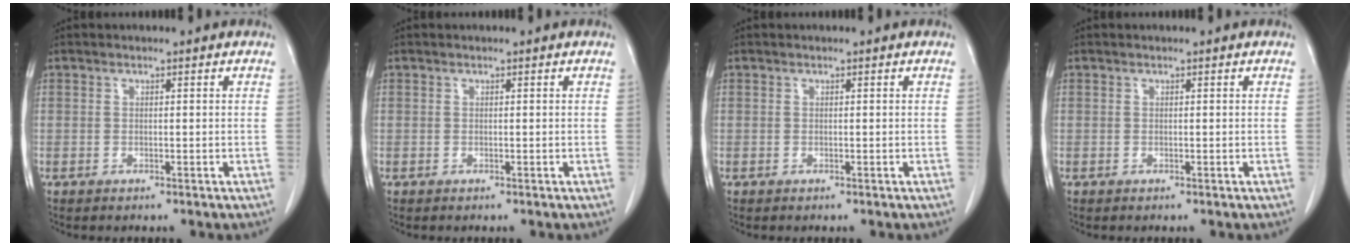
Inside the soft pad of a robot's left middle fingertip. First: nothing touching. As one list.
[{"total": 0.0}, {"total": 0.0}, {"total": 0.0}]